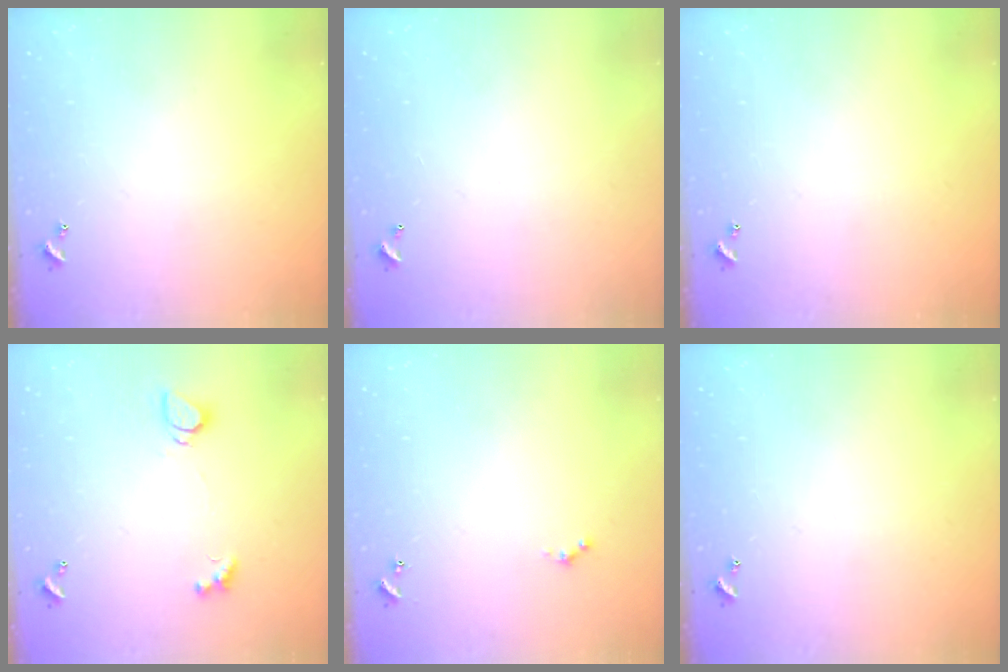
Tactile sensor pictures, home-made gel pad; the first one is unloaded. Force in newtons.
{"total": 2.8, "press": 2.8, "slide": 0.1}
{"total": 0.0}
{"total": 1.6, "press": 1.6, "slide": 0.2}
{"total": 0.0}
{"total": 0.0}